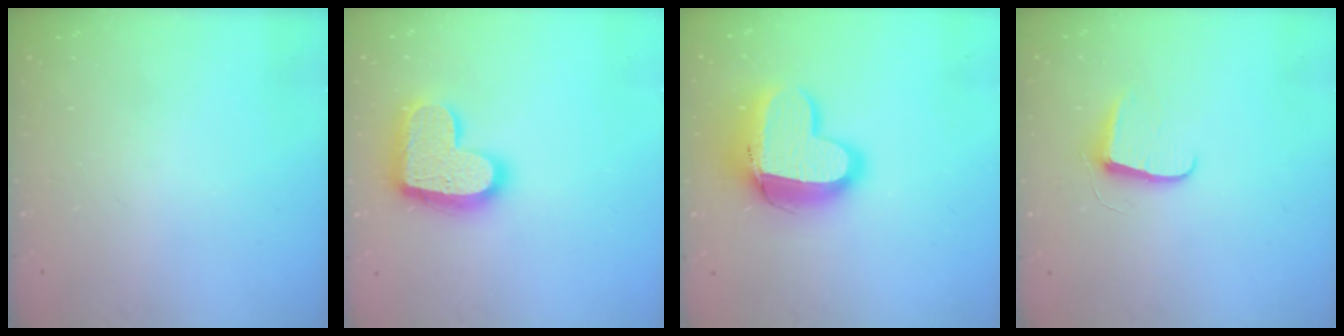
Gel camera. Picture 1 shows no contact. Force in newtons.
{"total": 17.7, "press": 17.6, "slide": 1.3}
{"total": 16.0, "press": 16.0, "slide": 1.1}
{"total": 7.3, "press": 7.3, "slide": 0.4}